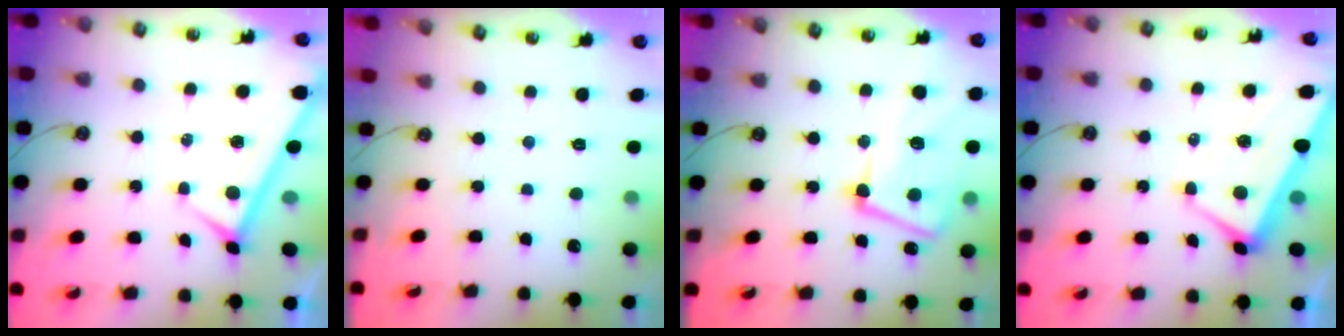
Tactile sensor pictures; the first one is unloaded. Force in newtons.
{"total": 0.0}
{"total": 12.2, "press": 12.1, "slide": 1.8}
{"total": 1.5, "press": 1.3, "slide": 0.7}